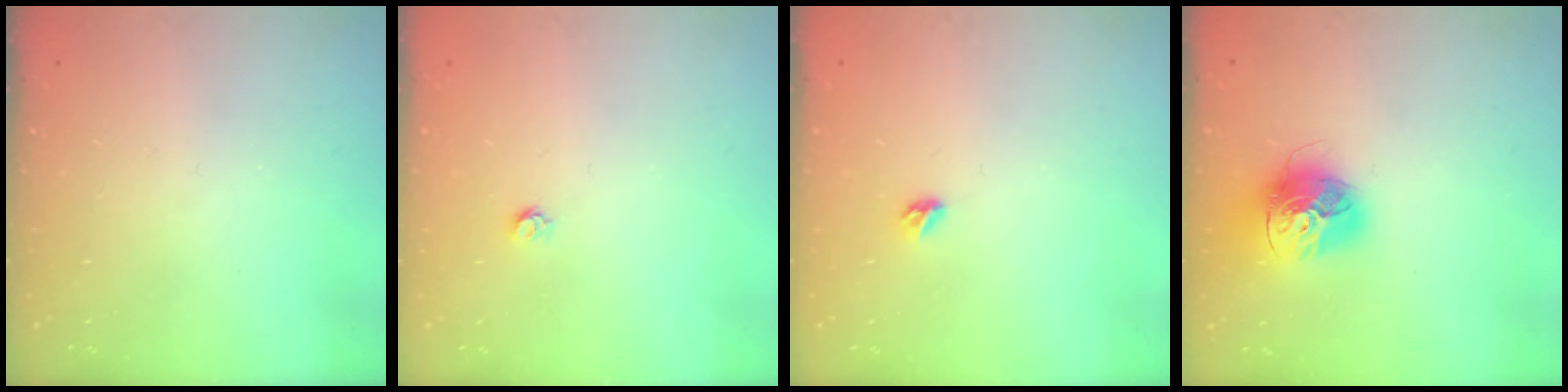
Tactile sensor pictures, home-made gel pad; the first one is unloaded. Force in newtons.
{"total": 3.5, "press": 3.4, "slide": 0.4}
{"total": 3.8, "press": 3.8, "slide": 0.7}
{"total": 17.1, "press": 17.0, "slide": 1.5}